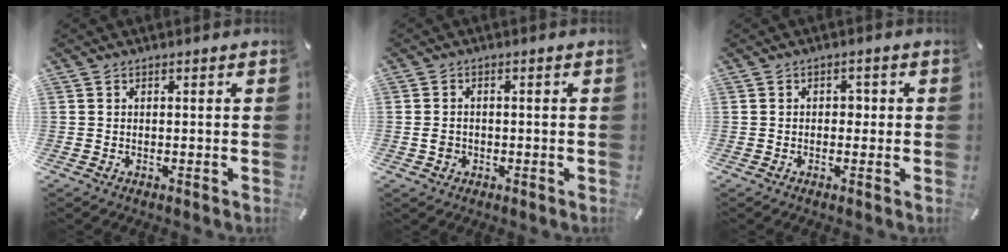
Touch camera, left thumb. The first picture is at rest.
{"total": 2.1, "force": [-0.7, 1.8, 0.8], "torque": [-0.014, 0.007, -0.015]}
{"total": 1.5, "force": [-0.3, 1.3, 0.8], "torque": [-0.009, 0.005, -0.012]}